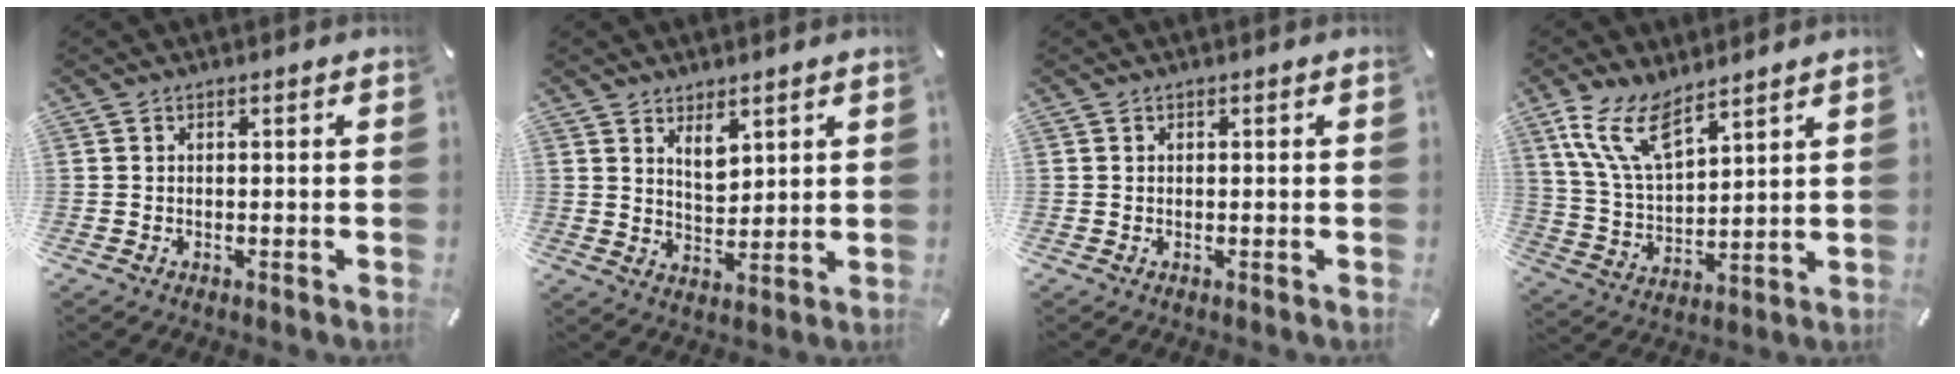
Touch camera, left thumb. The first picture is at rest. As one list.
[{"total": 5.4, "force": [3.8, 2.9, 2.5], "torque": [-0.037, -0.021, 0.066]}, {"total": 0.0}, {"total": 12.2, "force": [8.5, 4.8, 7.3], "torque": [-0.185, -0.038, 0.157]}]